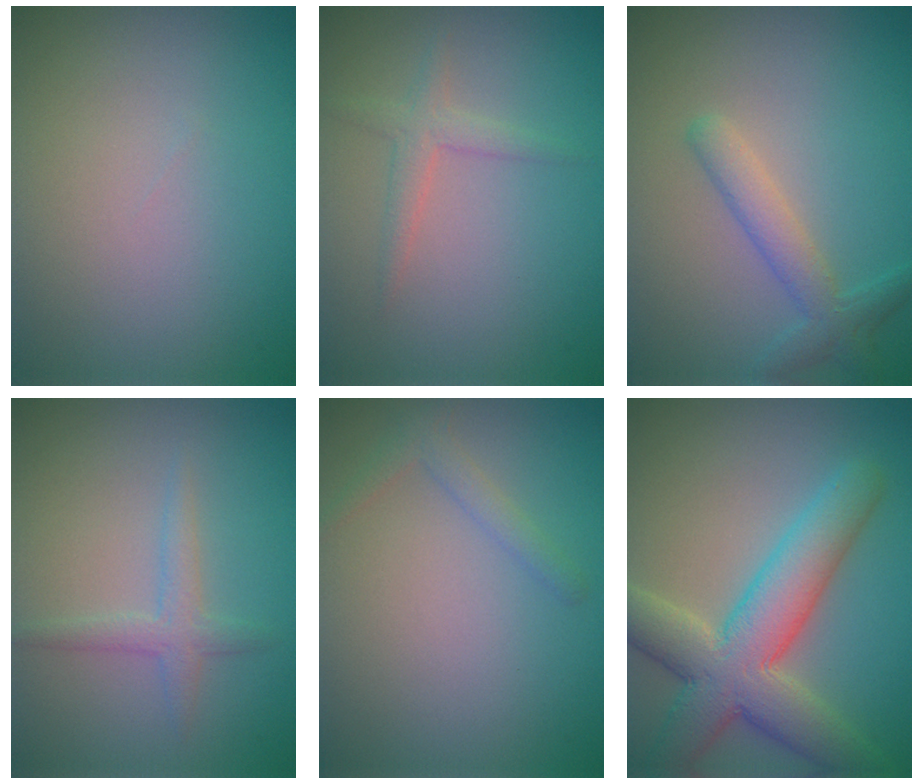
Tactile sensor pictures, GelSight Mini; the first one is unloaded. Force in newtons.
{"total": 1.8, "press": 1.8, "slide": 0.0}
{"total": 2.8, "press": 2.8, "slide": 0.1}
{"total": 1.8, "press": 1.8, "slide": 0.1}
{"total": 1.4, "press": 1.4, "slide": 0.1}
{"total": 8.5, "press": 8.5, "slide": 0.7}